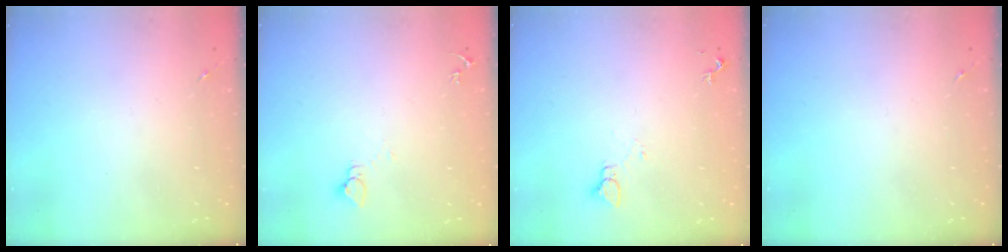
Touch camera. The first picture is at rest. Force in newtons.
{"total": 2.7, "press": 2.7, "slide": 0.2}
{"total": 4.3, "press": 4.3, "slide": 0.4}
{"total": 0.0}